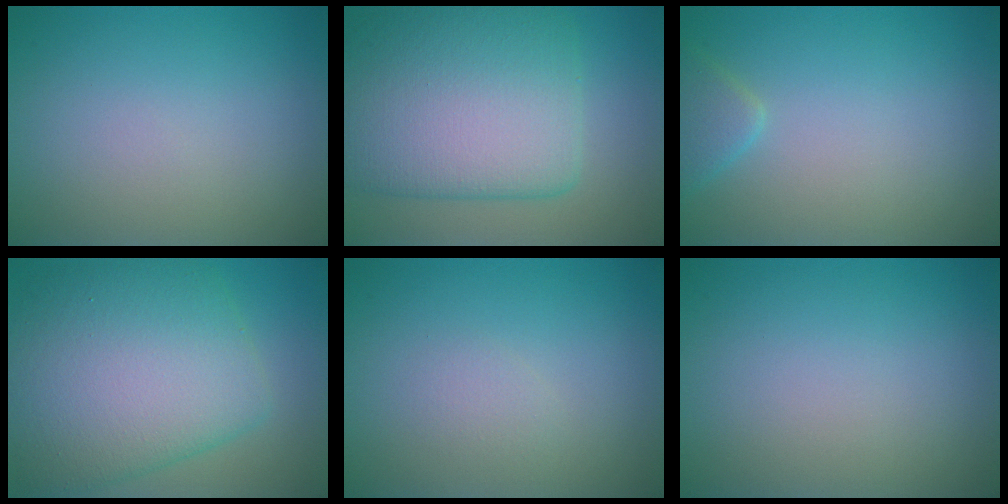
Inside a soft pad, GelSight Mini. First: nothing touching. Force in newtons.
{"total": 10.3, "press": 10.3, "slide": 0.5}
{"total": 1.8, "press": 1.8, "slide": 0.1}
{"total": 10.3, "press": 10.3, "slide": 0.2}
{"total": 1.0, "press": 1.0, "slide": 0.0}
{"total": 0.0}